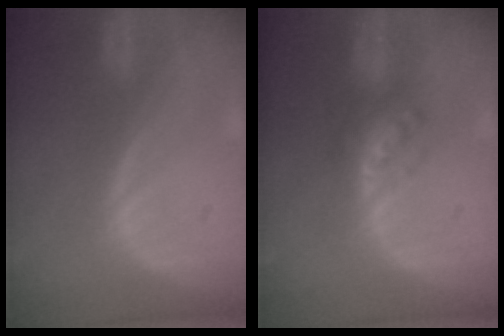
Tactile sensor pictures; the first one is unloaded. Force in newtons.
{"total": 4.7, "press": 4.3, "slide": 2.0}